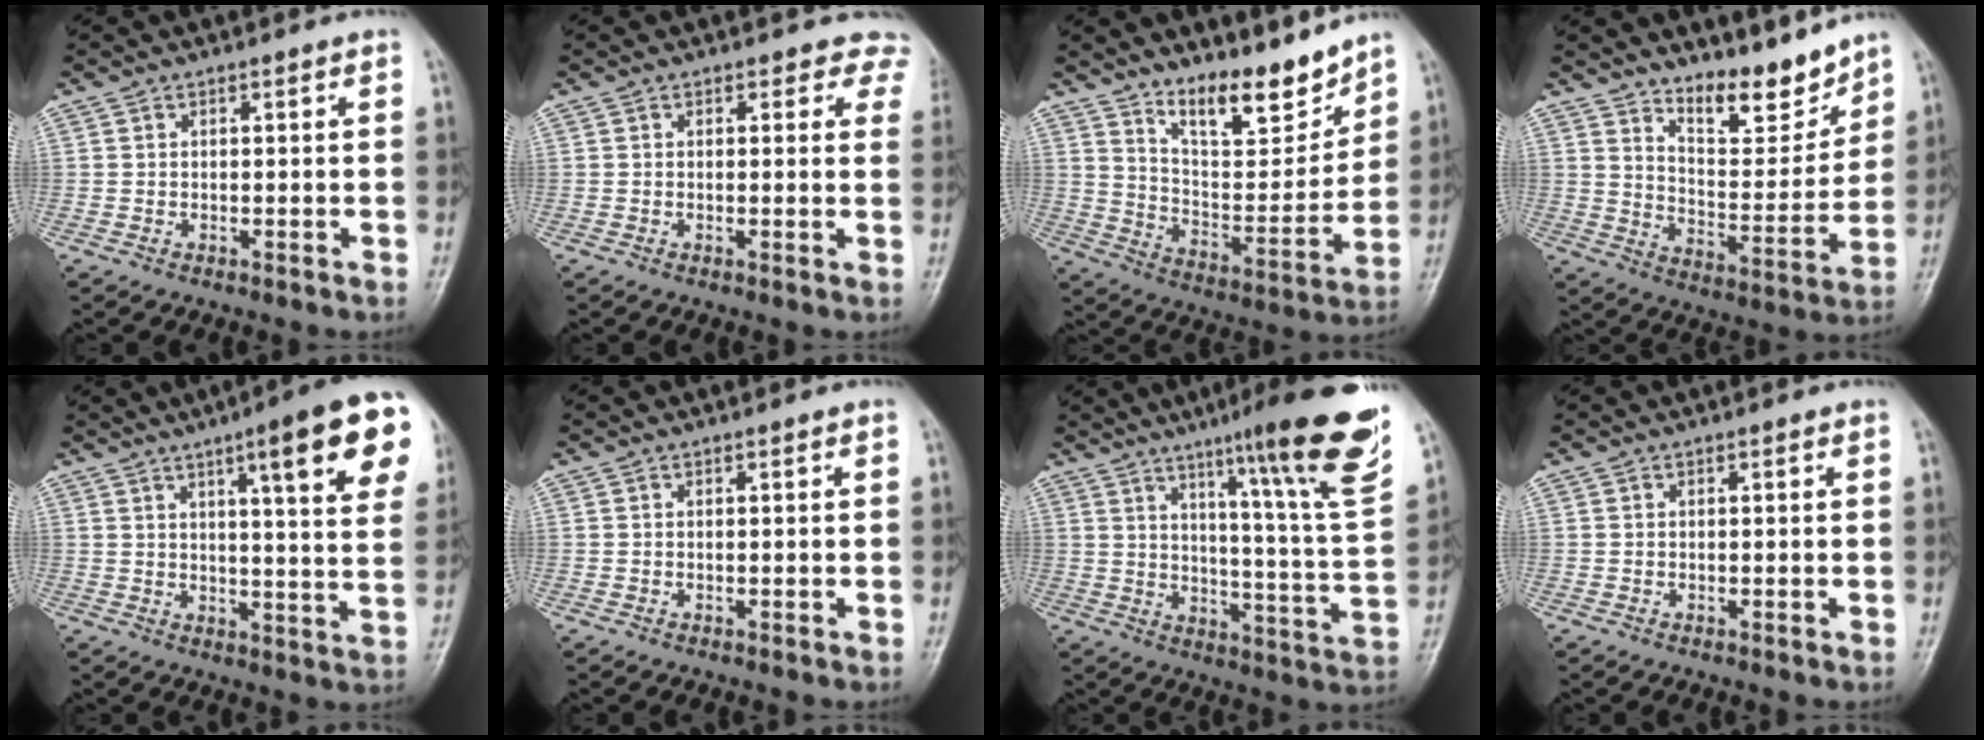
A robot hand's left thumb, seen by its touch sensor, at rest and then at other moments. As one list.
[{"total": 4.4, "force": [3.5, 2.5, 0.9], "torque": [0.032, -0.011, 0.014]}, {"total": 13.1, "force": [10.8, 3.7, 6.5], "torque": [-0.074, -0.085, 0.192]}, {"total": 10.8, "force": [9.2, 3.2, 4.7], "torque": [-0.046, -0.082, 0.162]}, {"total": 17.5, "force": [8.2, 2.9, 15.2], "torque": [-0.173, -0.024, 0.104]}, {"total": 0.0}, {"total": 21.1, "force": [13.3, 0.8, 16.3], "torque": [-0.206, -0.068, 0.184]}, {"total": 0.0}]